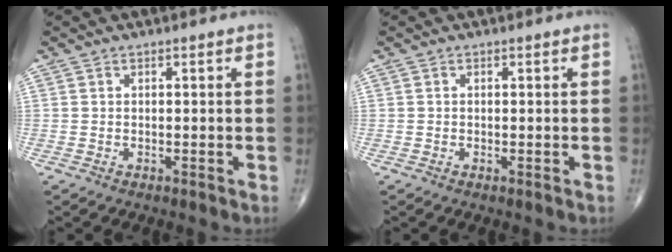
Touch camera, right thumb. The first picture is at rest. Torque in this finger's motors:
{"motor_torque": [0.43, -0.27, -0.33, -0.17, -0.02]}